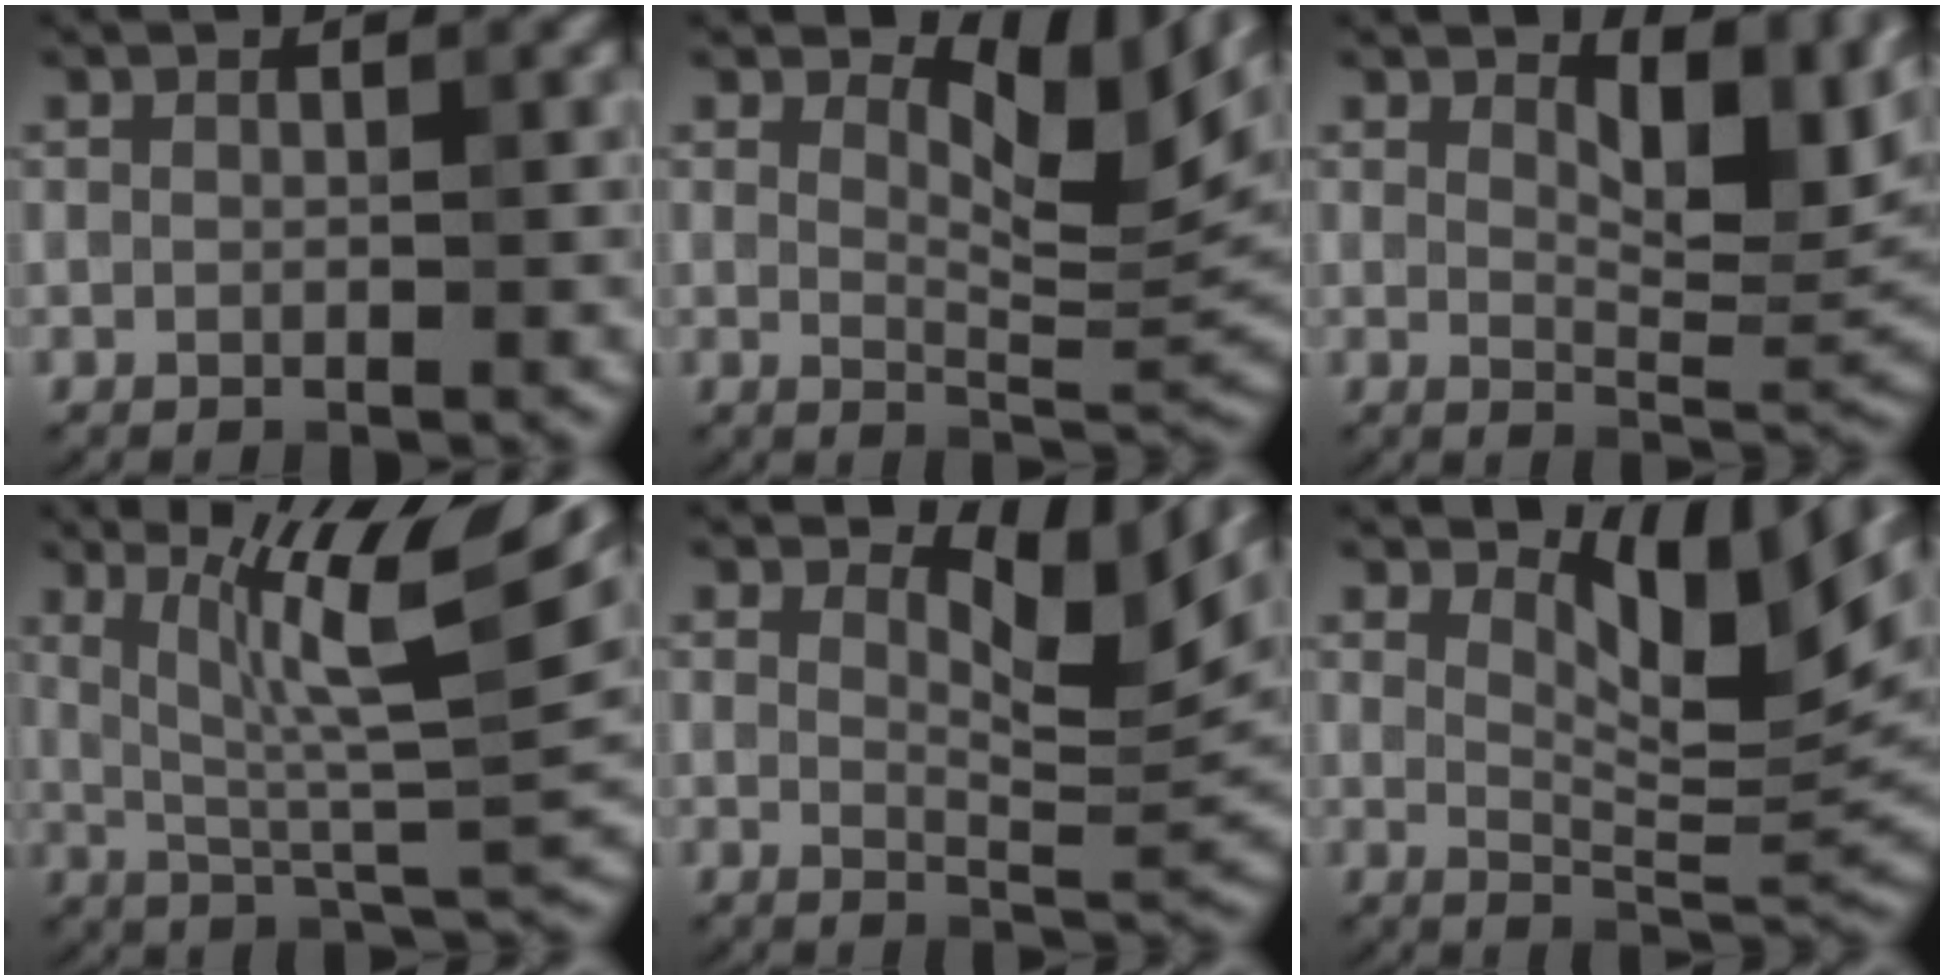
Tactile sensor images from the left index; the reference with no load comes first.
{"total": 7.6, "force": [4.1, 2.7, 5.9], "torque": [-0.081, -0.005, 0.065]}
{"total": 6.9, "force": [3.1, 3.0, 5.4], "torque": [-0.077, -0.009, 0.046]}
{"total": 11.1, "force": [4.9, 2.2, 9.8], "torque": [-0.160, 0.005, 0.089]}
{"total": 6.2, "force": [3.7, 2.0, 4.6], "torque": [-0.066, -0.001, 0.054]}
{"total": 7.5, "force": [3.8, 2.3, 6.0], "torque": [-0.087, -0.010, 0.061]}